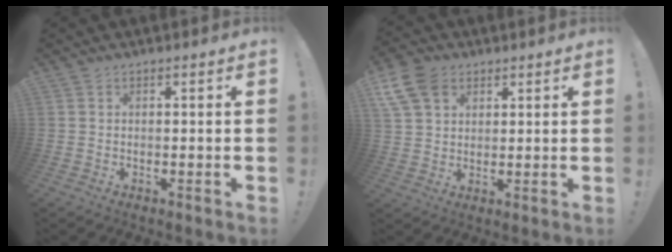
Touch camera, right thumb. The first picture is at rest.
{"total": 10.7, "force": [5.3, 7.4, 5.6], "torque": [-0.110, -0.017, 0.105]}